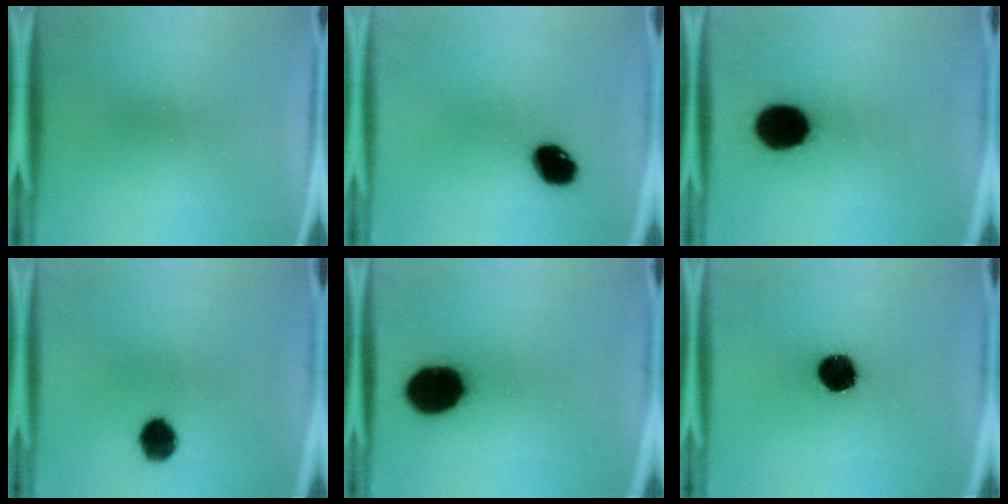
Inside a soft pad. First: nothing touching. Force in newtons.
{"total": 8.1}
{"total": 15.2}
{"total": 6.9}
{"total": 15.3}
{"total": 12.9}